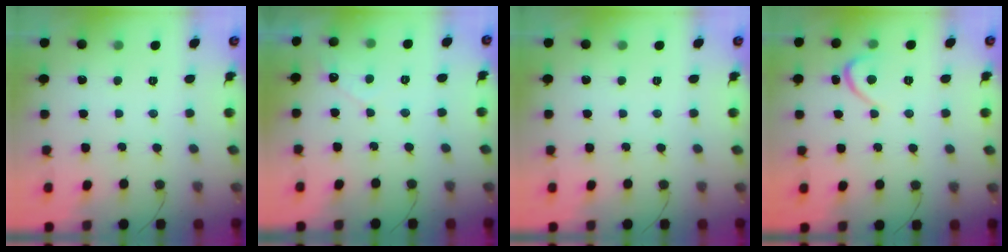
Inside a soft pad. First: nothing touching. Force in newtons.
{"total": 2.8, "press": 2.8, "slide": 0.1}
{"total": 0.0}
{"total": 2.7, "press": 2.7, "slide": 0.3}